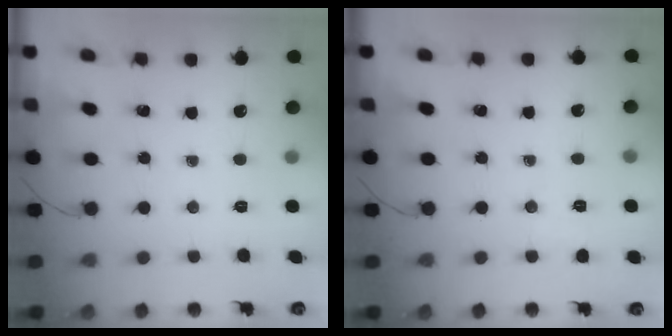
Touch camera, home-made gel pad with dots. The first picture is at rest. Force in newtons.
{"total": 1.2, "press": 0.3, "slide": 1.2}